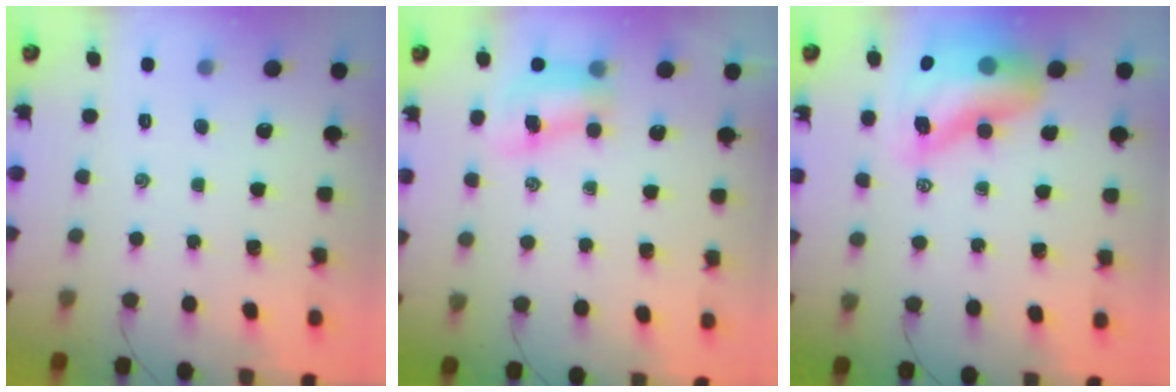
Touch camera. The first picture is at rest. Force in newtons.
{"total": 8.4, "press": 8.3, "slide": 1.1}
{"total": 16.2, "press": 15.5, "slide": 4.5}